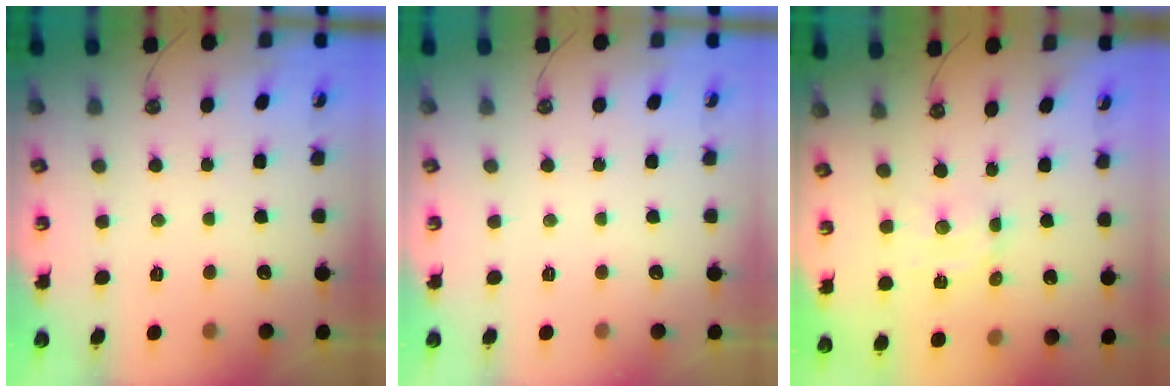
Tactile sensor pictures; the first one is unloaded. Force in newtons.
{"total": 0.0}
{"total": 5.4, "press": 5.4, "slide": 0.3}